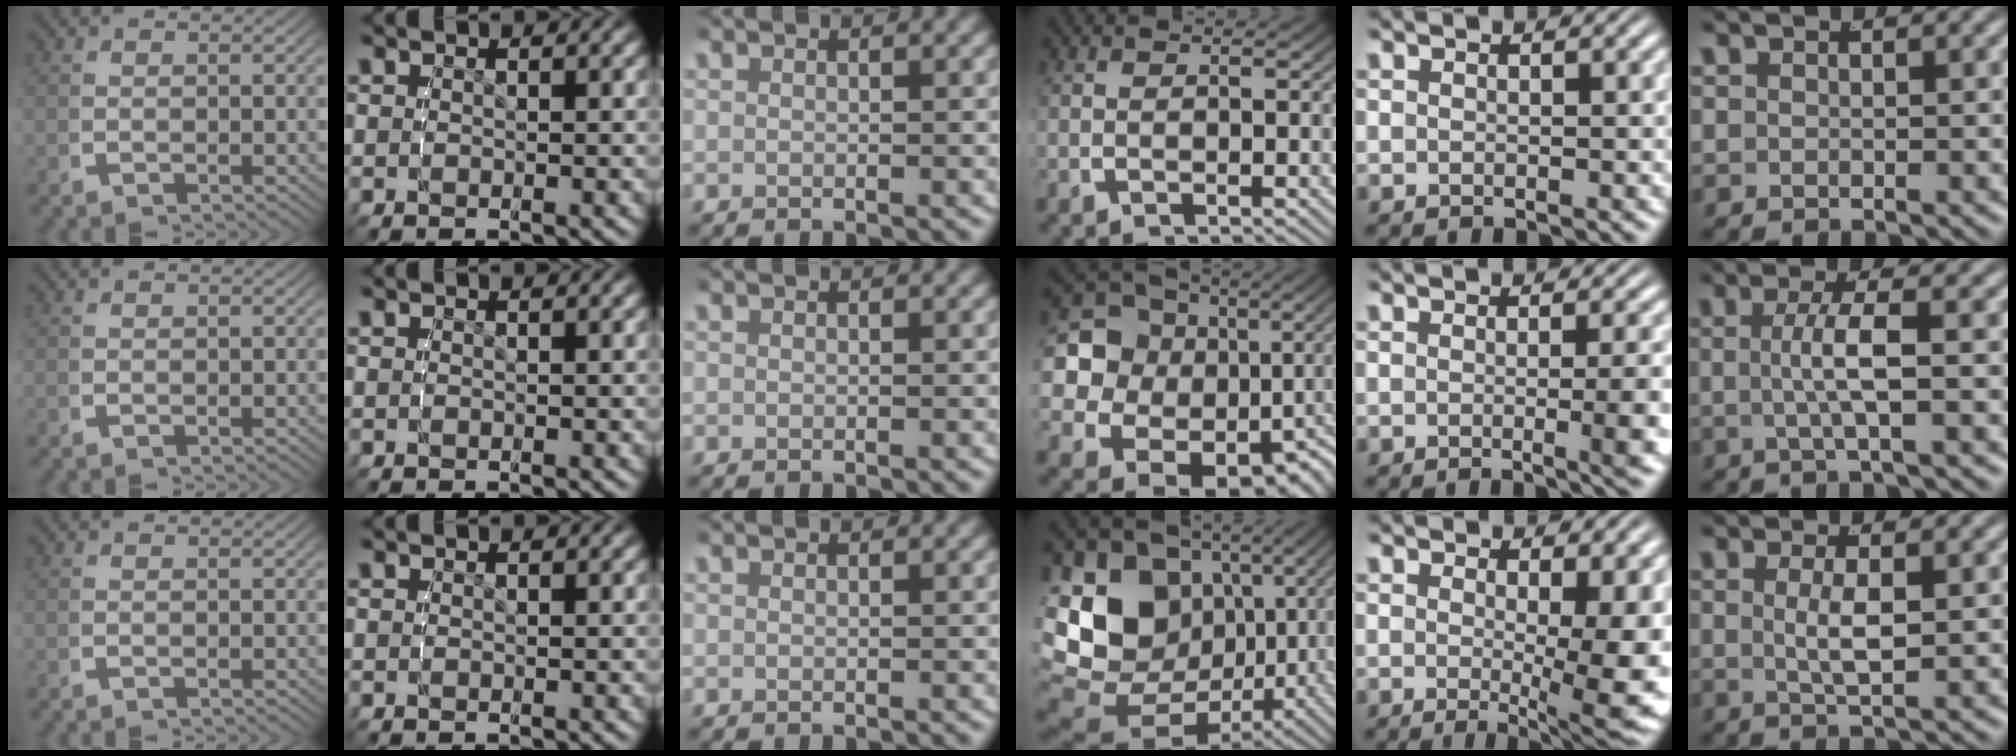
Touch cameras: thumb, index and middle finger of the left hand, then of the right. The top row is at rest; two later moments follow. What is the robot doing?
{"motion": "lift_and_place", "object": "glue stick"}